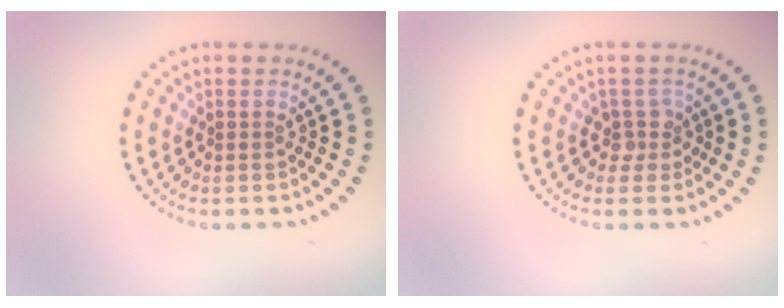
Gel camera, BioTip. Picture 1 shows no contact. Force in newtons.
{"total": 1.8, "press": 1.3, "slide": 1.2}